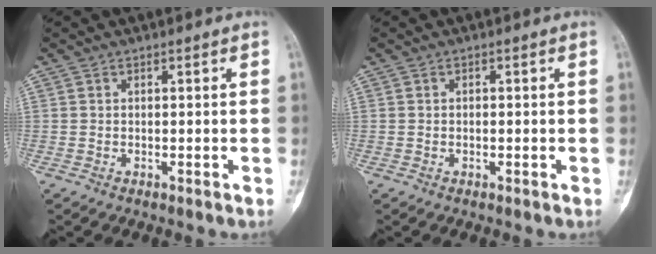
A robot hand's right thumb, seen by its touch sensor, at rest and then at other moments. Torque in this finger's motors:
{"motor_torque": [-0.17, -0.07, -0.25, -0.12, -0.11]}